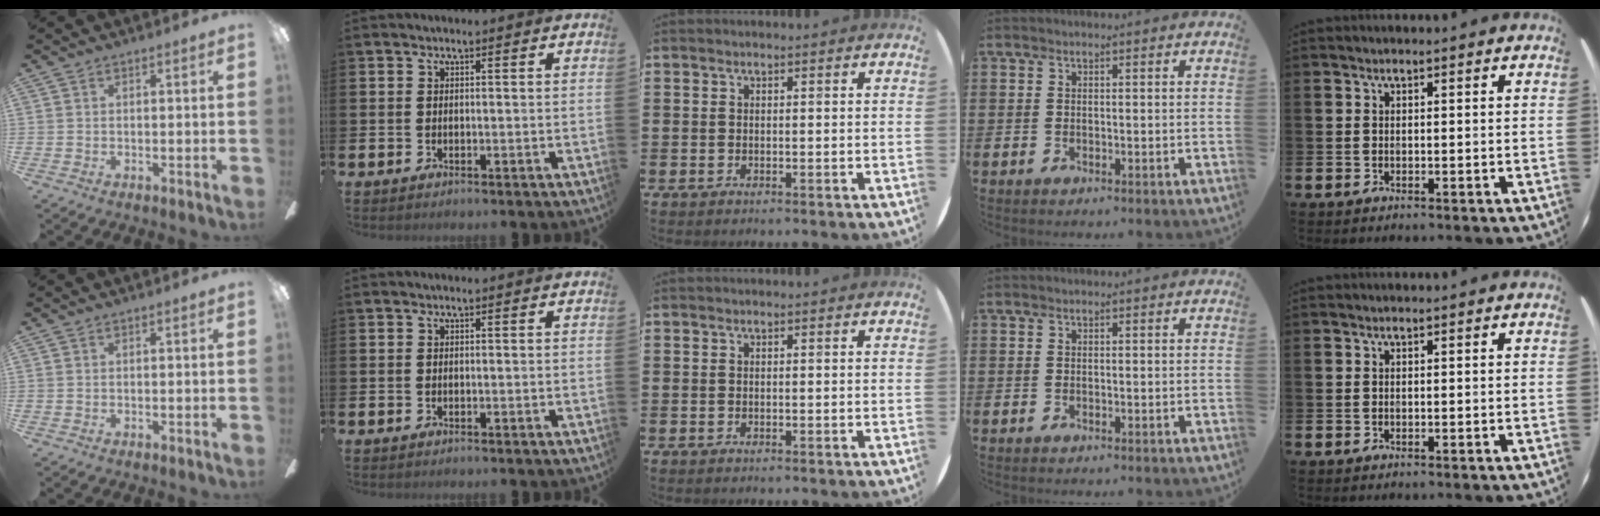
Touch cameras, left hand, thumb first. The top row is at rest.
{}